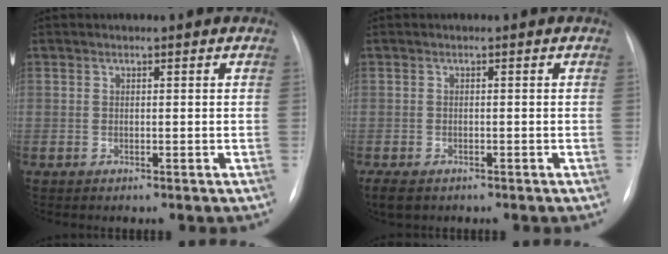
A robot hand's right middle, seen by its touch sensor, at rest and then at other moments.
{"total": 5.0, "force": [-3.5, 2.7, 2.5], "torque": [-0.045, -0.010, -0.052]}